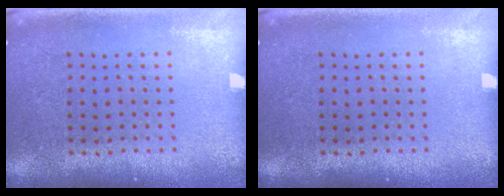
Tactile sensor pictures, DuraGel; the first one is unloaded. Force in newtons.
{"total": 0.0}